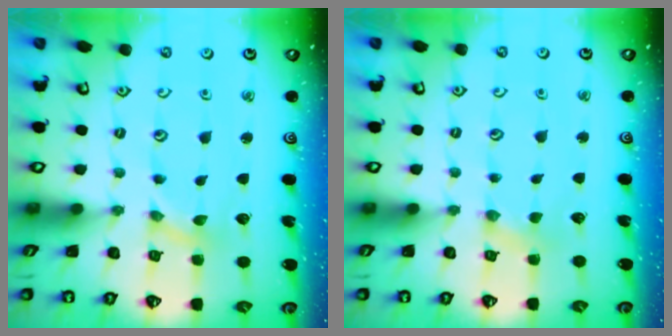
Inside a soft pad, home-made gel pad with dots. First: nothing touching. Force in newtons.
{"total": 2.0, "press": 2.0, "slide": 0.4}